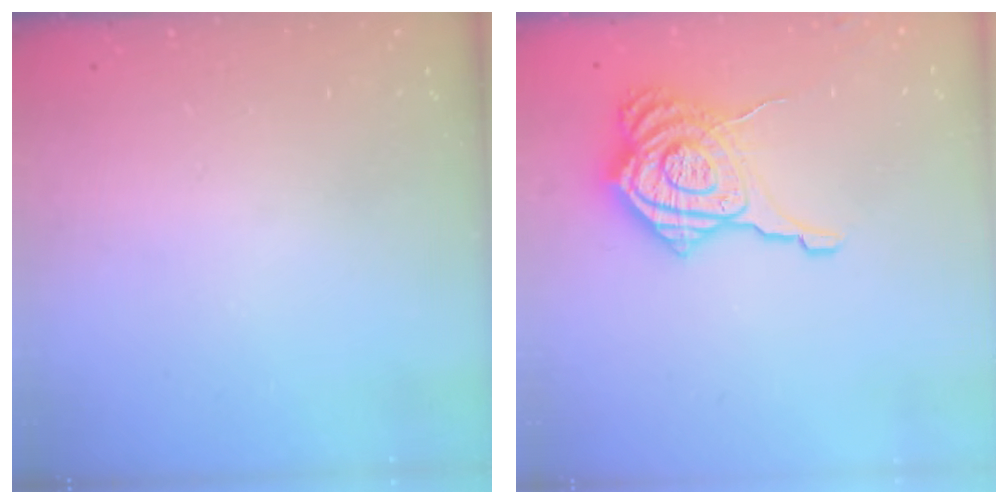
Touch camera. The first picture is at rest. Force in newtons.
{"total": 14.8, "press": 14.7, "slide": 1.5}